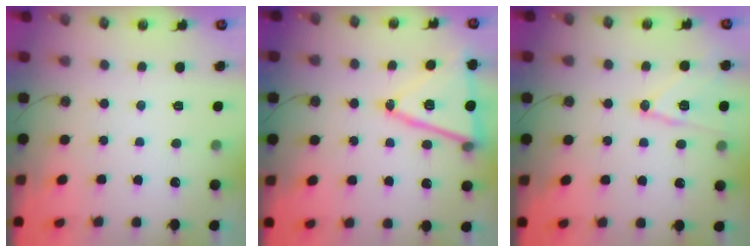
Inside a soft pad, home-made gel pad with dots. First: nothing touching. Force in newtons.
{"total": 16.4, "press": 16.0, "slide": 3.5}
{"total": 12.6, "press": 12.6, "slide": 0.7}